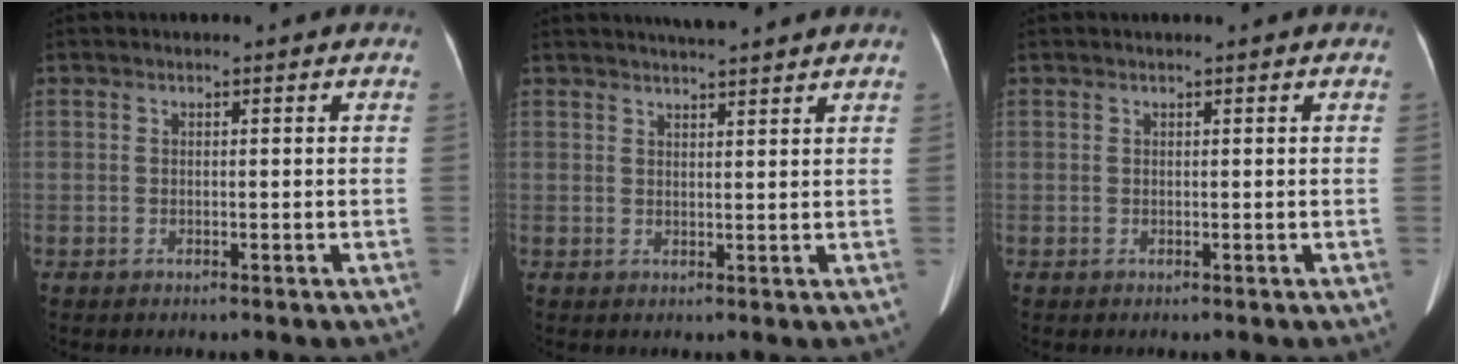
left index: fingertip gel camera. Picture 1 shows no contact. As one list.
[{"total": 5.6, "force": [5.1, -0.2, 2.3], "torque": [-0.041, 0.018, 0.068]}, {"total": 0.8, "force": [0.7, -0.1, 0.4], "torque": [-0.004, 0.010, 0.015]}]